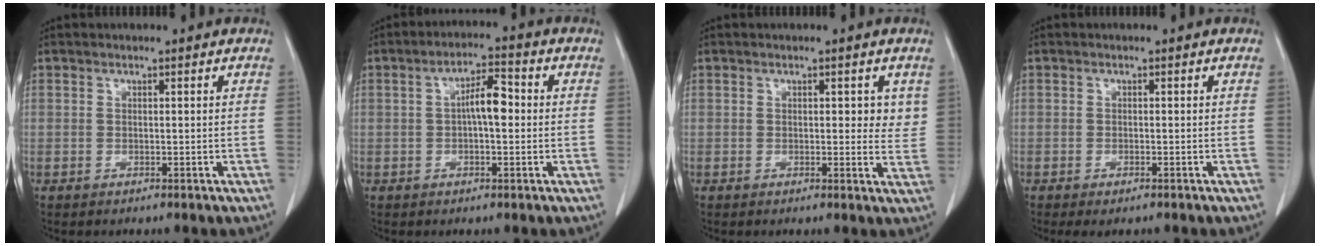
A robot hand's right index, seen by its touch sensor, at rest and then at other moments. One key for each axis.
{"total": 5.3, "fx": 0.2, "fy": 1.6, "fz": 5.0, "tx": -0.088, "ty": 0.016, "tz": 0.000}
{"total": 2.5, "fx": 1.1, "fy": 1.4, "fz": 1.8, "tx": -0.011, "ty": -0.007, "tz": 0.009}
{"total": 2.0, "fx": -1.4, "fy": 0.5, "fz": 1.3, "tx": -0.019, "ty": -0.006, "tz": -0.015}